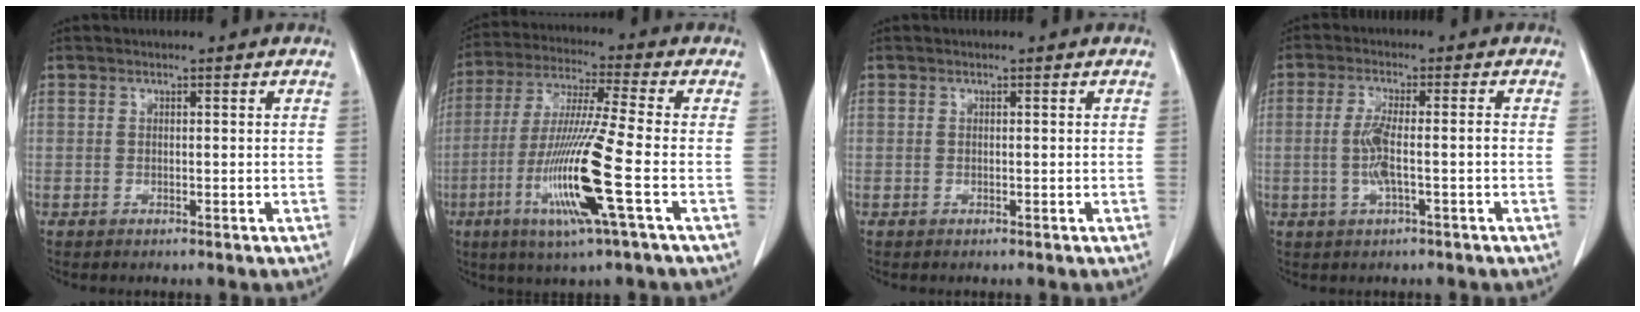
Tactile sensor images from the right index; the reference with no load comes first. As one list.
[{"total": 14.9, "force": [-4.8, -0.9, 14.1], "torque": [-0.291, -0.024, -0.096]}, {"total": 0.0}, {"total": 5.1, "force": [-1.1, 0.3, 5.0], "torque": [-0.107, 0.003, -0.018]}]